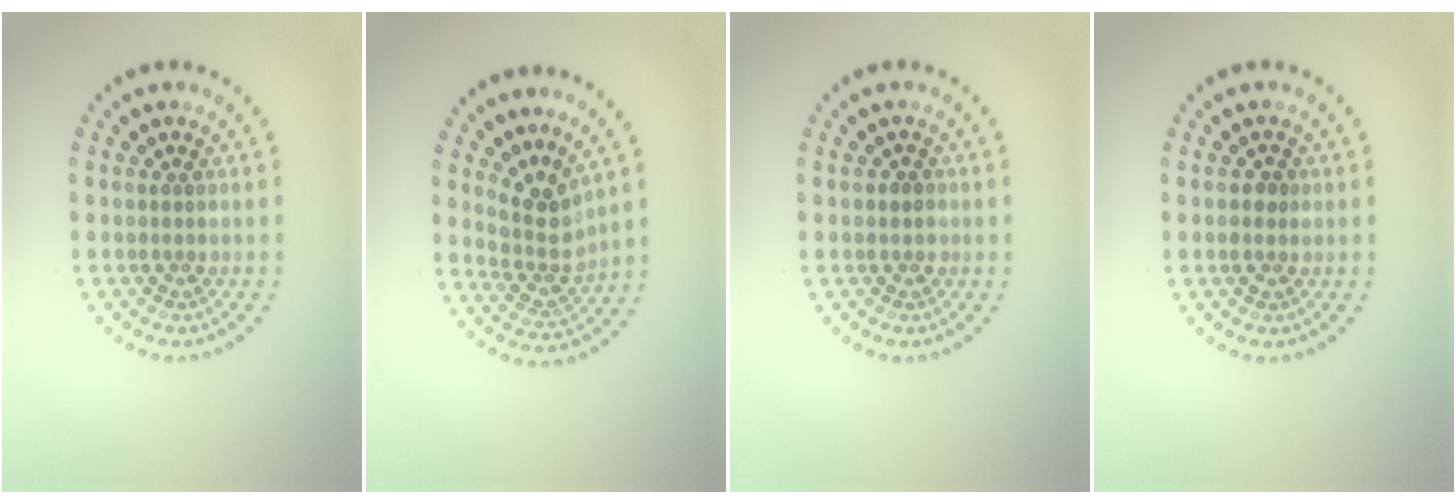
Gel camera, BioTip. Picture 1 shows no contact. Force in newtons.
{"total": 3.1, "press": 2.2, "slide": 2.1}
{"total": 0.6, "press": 0.5, "slide": 0.2}
{"total": 1.2, "press": 1.2, "slide": 0.1}